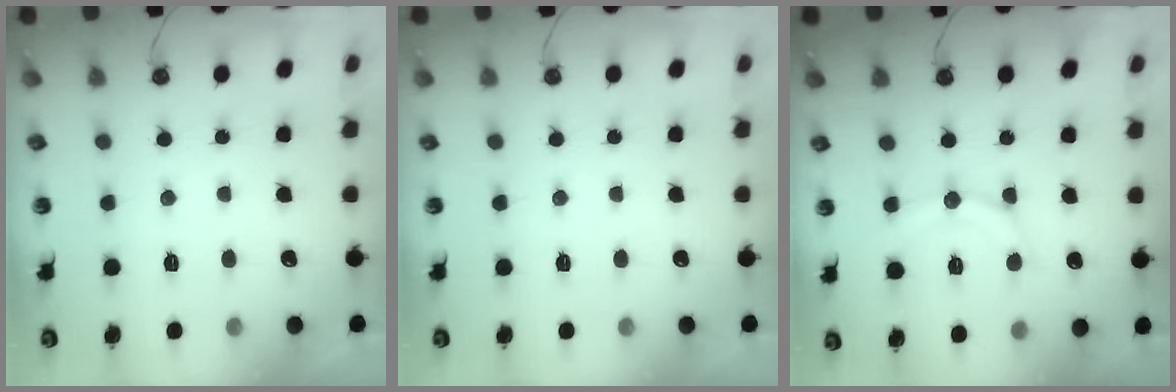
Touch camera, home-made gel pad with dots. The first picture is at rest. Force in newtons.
{"total": 0.0}
{"total": 11.9, "press": 11.8, "slide": 1.1}